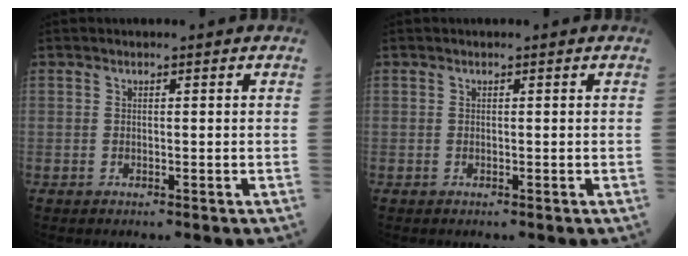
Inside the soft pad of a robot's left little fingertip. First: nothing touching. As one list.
[{"total": 0.0}]